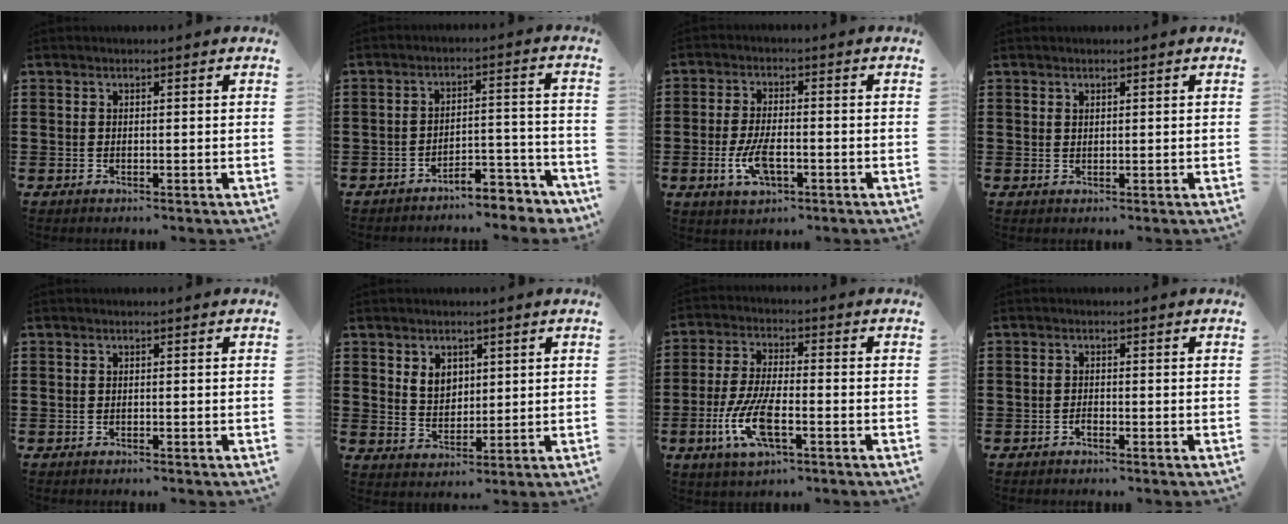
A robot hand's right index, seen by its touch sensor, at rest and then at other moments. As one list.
[{"total": 5.2, "force": [-4.9, 0.8, 1.5], "torque": [-0.025, 0.011, -0.099]}, {"total": 6.0, "force": [-1.8, 2.7, 5.0], "torque": [-0.111, -0.002, -0.037]}, {"total": 0.7, "force": [0.6, 0.4, 0.1], "torque": [-0.004, 0.002, 0.011]}, {"total": 0.0}, {"total": 4.0, "force": [1.8, 3.1, 1.9], "torque": [-0.048, 0.011, 0.032]}, {"total": 9.0, "force": [-3.4, 2.8, 7.8], "torque": [-0.180, -0.015, -0.066]}, {"total": 1.0, "force": [-0.7, 0.5, 0.5], "torque": [-0.010, -0.001, -0.013]}]